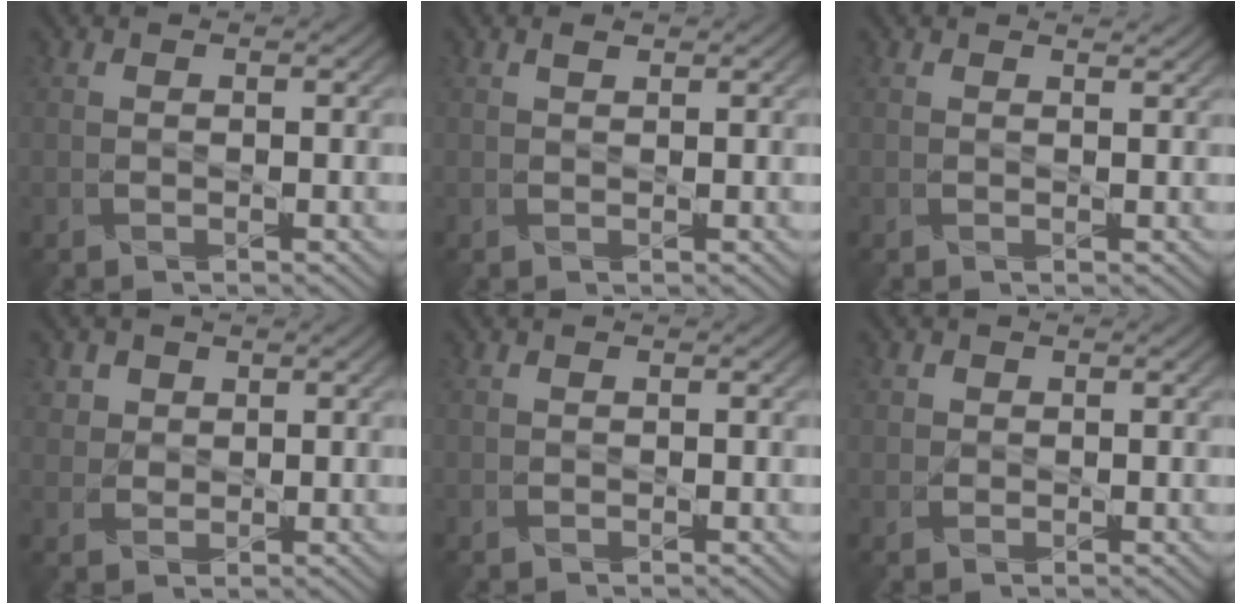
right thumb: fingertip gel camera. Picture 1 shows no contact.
{"total": 0.7, "force": [0.5, 0.2, 0.4], "torque": [-0.014, 0.000, 0.011]}
{"total": 0.8, "force": [0.8, 0.0, 0.2], "torque": [-0.009, -0.005, 0.012]}
{"total": 3.3, "force": [1.9, 2.6, 0.9], "torque": [-0.037, -0.012, 0.049]}
{"total": 0.0}
{"total": 1.1, "force": [0.4, 1.0, 0.1], "torque": [-0.001, -0.004, 0.005]}